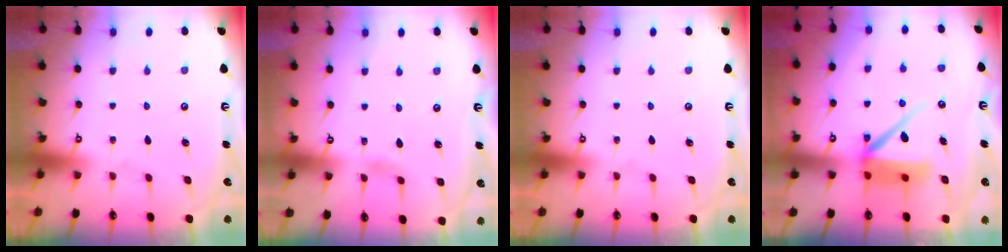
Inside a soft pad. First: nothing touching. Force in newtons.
{"total": 2.5, "press": 2.4, "slide": 0.3}
{"total": 0.0}
{"total": 9.5, "press": 9.5, "slide": 0.9}